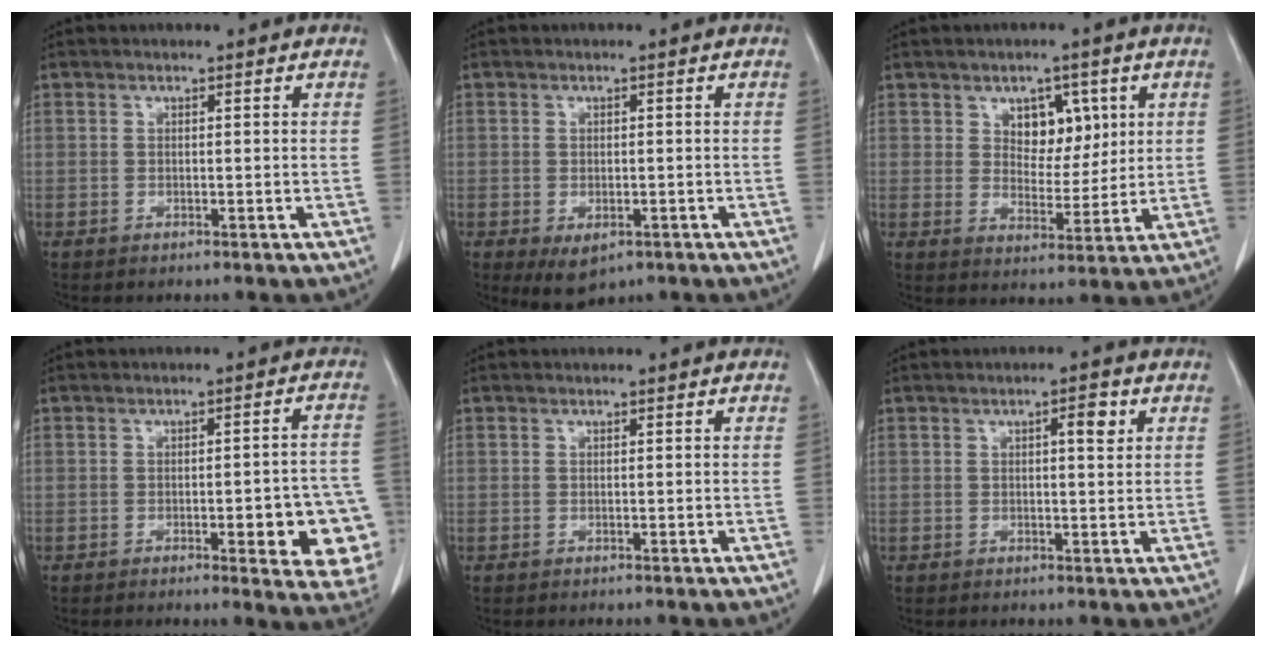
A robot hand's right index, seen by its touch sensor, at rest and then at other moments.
{"total": 4.3, "force": [-2.0, 2.5, 2.9], "torque": [-0.045, -0.007, -0.019]}
{"total": 6.2, "force": [2.5, 4.0, 4.1], "torque": [-0.054, 0.005, 0.044]}
{"total": 12.1, "force": [-3.9, 2.6, 11.1], "torque": [-0.071, 0.014, -0.040]}
{"total": 0.0}
{"total": 2.8, "force": [1.1, 0.6, 2.5], "torque": [-0.040, 0.001, 0.015]}